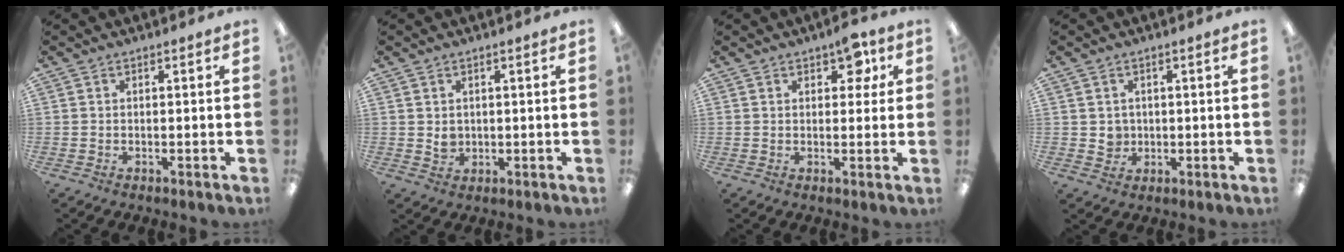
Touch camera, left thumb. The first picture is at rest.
{"total": 2.2, "force": [0.8, 1.9, 0.9], "torque": [-0.003, -0.004, 0.011]}
{"total": 5.9, "force": [3.1, 3.2, 3.9], "torque": [-0.034, -0.008, 0.047]}
{"total": 2.9, "force": [0.6, 2.8, 0.5], "torque": [0.001, -0.003, 0.008]}